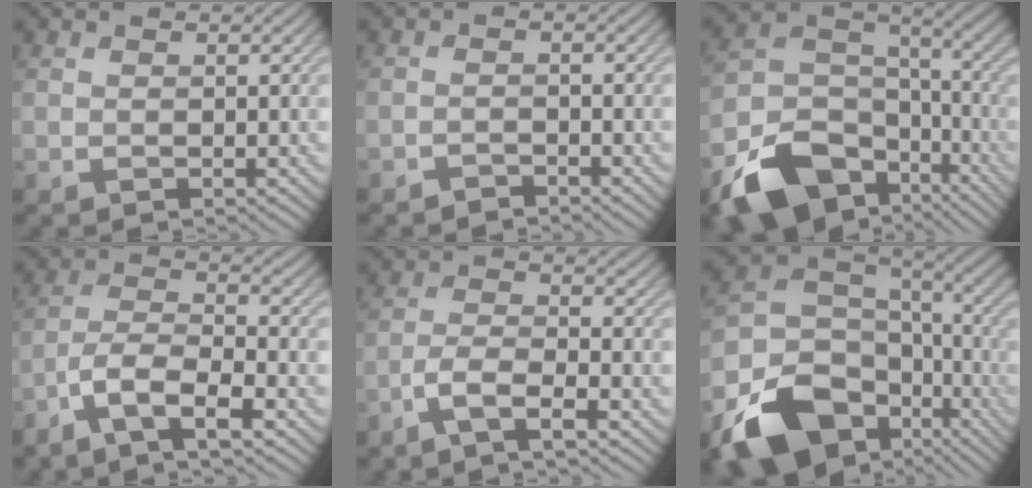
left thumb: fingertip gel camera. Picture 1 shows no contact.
{"total": 1.3, "force": [-1.3, 0.3, 0.1], "torque": [0.001, 0.003, -0.028]}
{"total": 16.1, "force": [-9.1, 10.2, 8.5], "torque": [-0.203, -0.046, -0.157]}
{"total": 7.8, "force": [-5.1, 2.3, 5.5], "torque": [-0.114, -0.001, -0.107]}
{"total": 4.8, "force": [-3.2, 1.0, 3.4], "torque": [-0.074, 0.002, -0.074]}
{"total": 18.2, "force": [-9.0, 12.4, 9.8], "torque": [-0.226, -0.046, -0.139]}